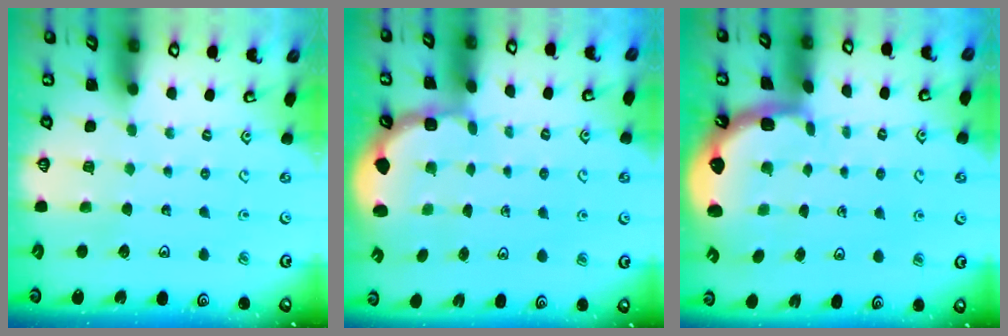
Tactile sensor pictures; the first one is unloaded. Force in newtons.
{"total": 2.7, "press": 2.1, "slide": 1.7}
{"total": 2.7, "press": 1.5, "slide": 2.3}